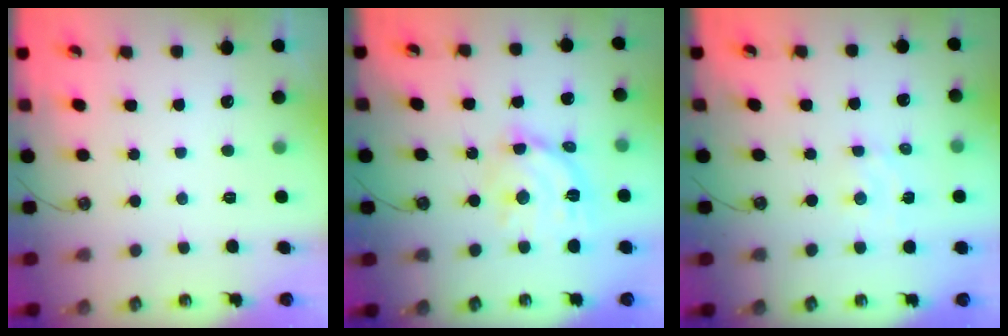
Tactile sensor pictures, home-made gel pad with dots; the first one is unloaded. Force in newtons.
{"total": 12.9, "press": 12.9, "slide": 1.2}
{"total": 2.1, "press": 2.0, "slide": 0.5}